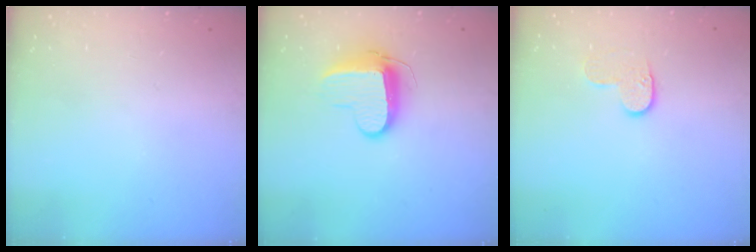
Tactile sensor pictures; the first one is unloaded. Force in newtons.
{"total": 9.6, "press": 9.6, "slide": 0.8}
{"total": 5.4, "press": 5.4, "slide": 0.3}